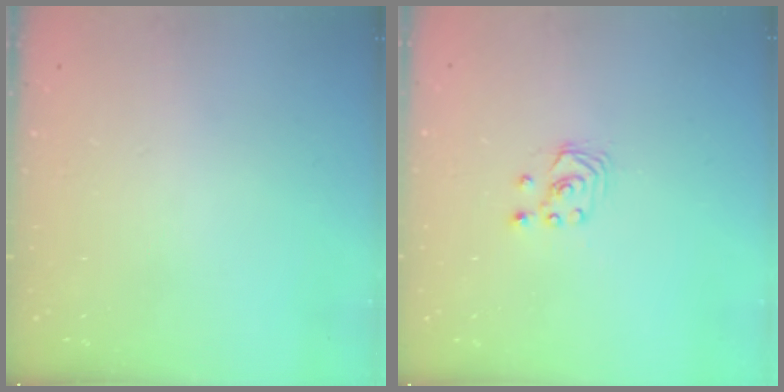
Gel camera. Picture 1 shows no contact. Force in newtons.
{"total": 2.1, "press": 2.1, "slide": 0.3}